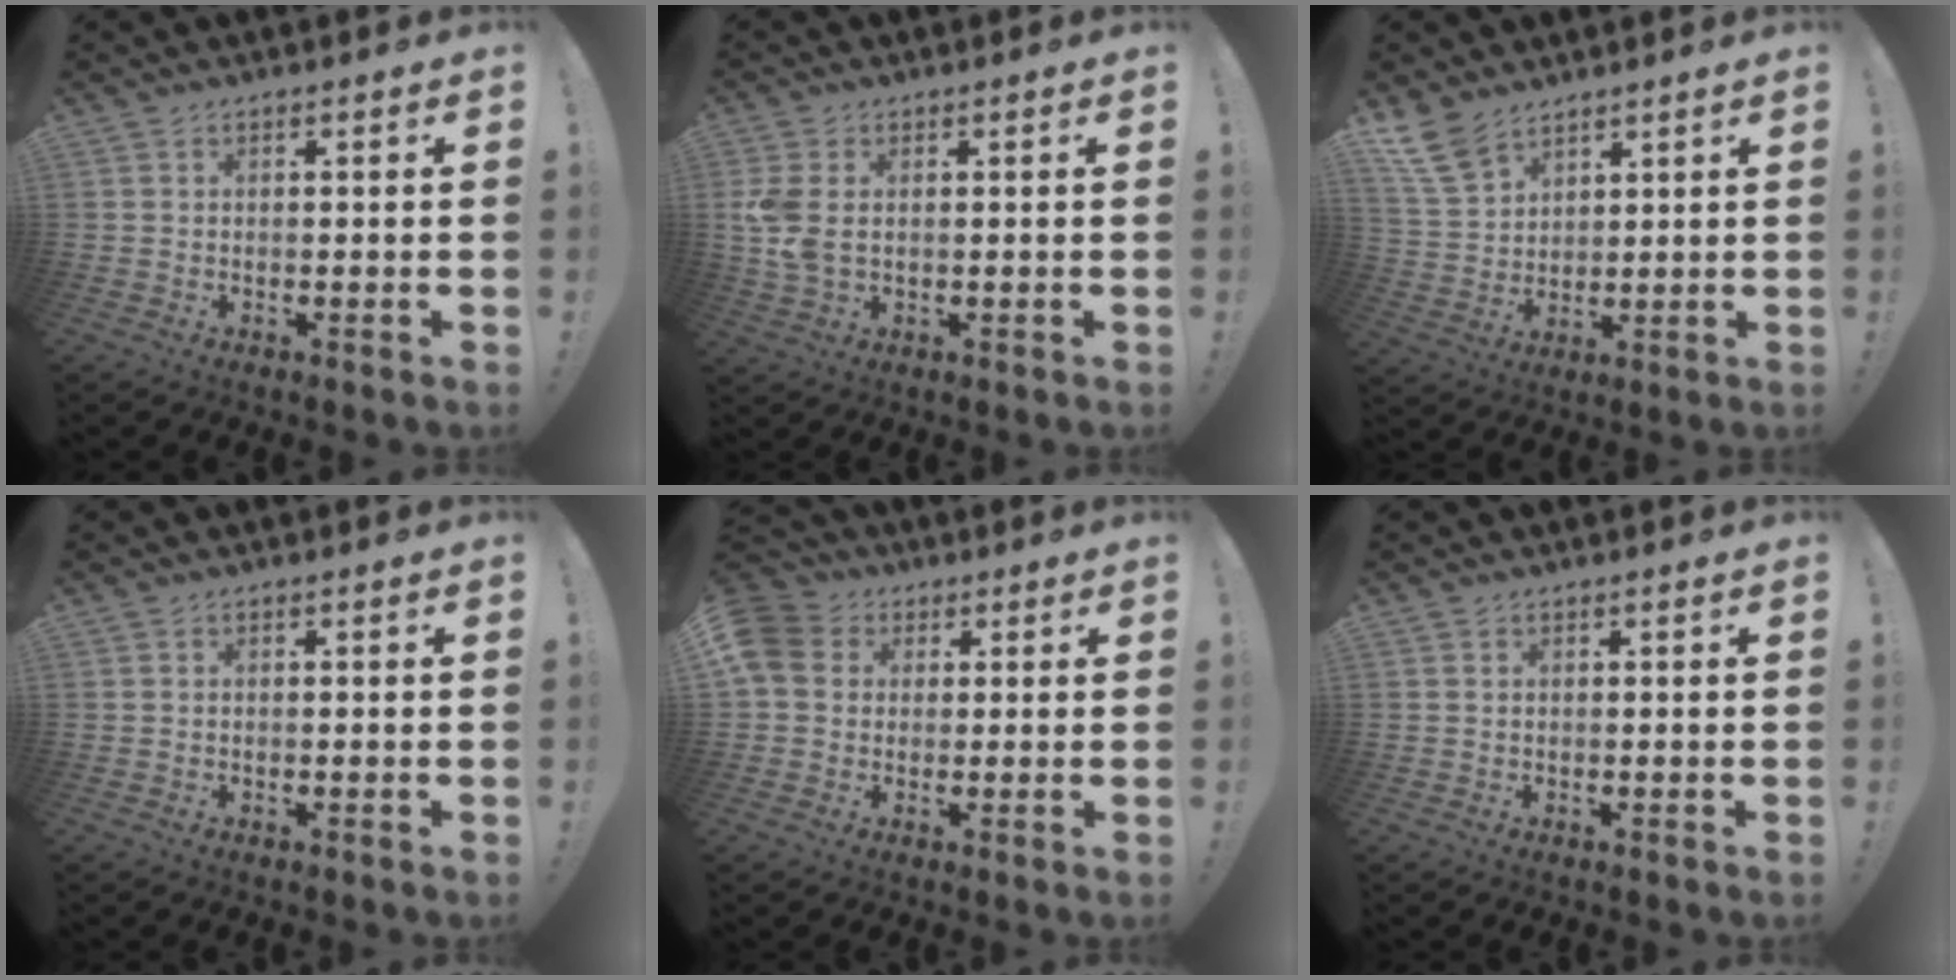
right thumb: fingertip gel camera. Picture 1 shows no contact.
{"total": 6.3, "force": [1.1, 3.9, 4.8], "torque": [-0.098, -0.003, 0.020]}
{"total": 10.0, "force": [7.5, 5.1, 4.2], "torque": [-0.089, -0.035, 0.151]}
{"total": 0.0}
{"total": 8.6, "force": [1.7, 7.5, 3.9], "torque": [-0.069, 0.002, 0.035]}
{"total": 0.0}